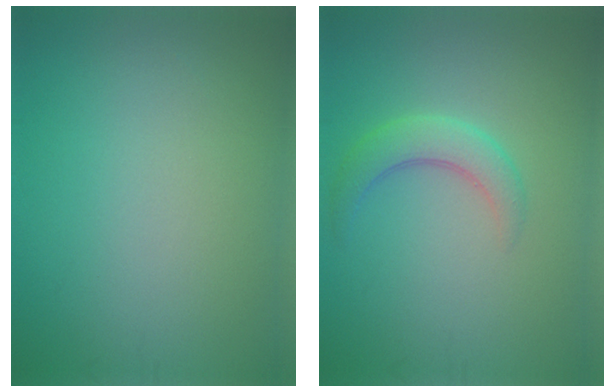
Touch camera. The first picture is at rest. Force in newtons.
{"total": 2.9, "press": 2.9, "slide": 0.1}